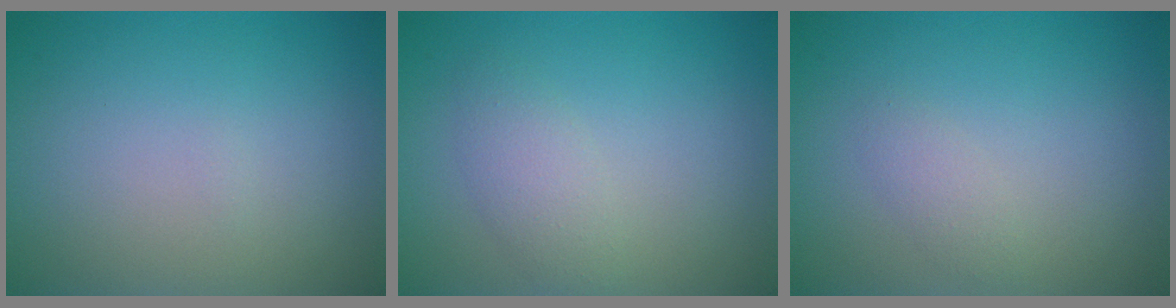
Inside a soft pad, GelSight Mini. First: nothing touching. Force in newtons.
{"total": 2.1, "press": 2.1, "slide": 0.1}
{"total": 1.1, "press": 1.1, "slide": 0.0}